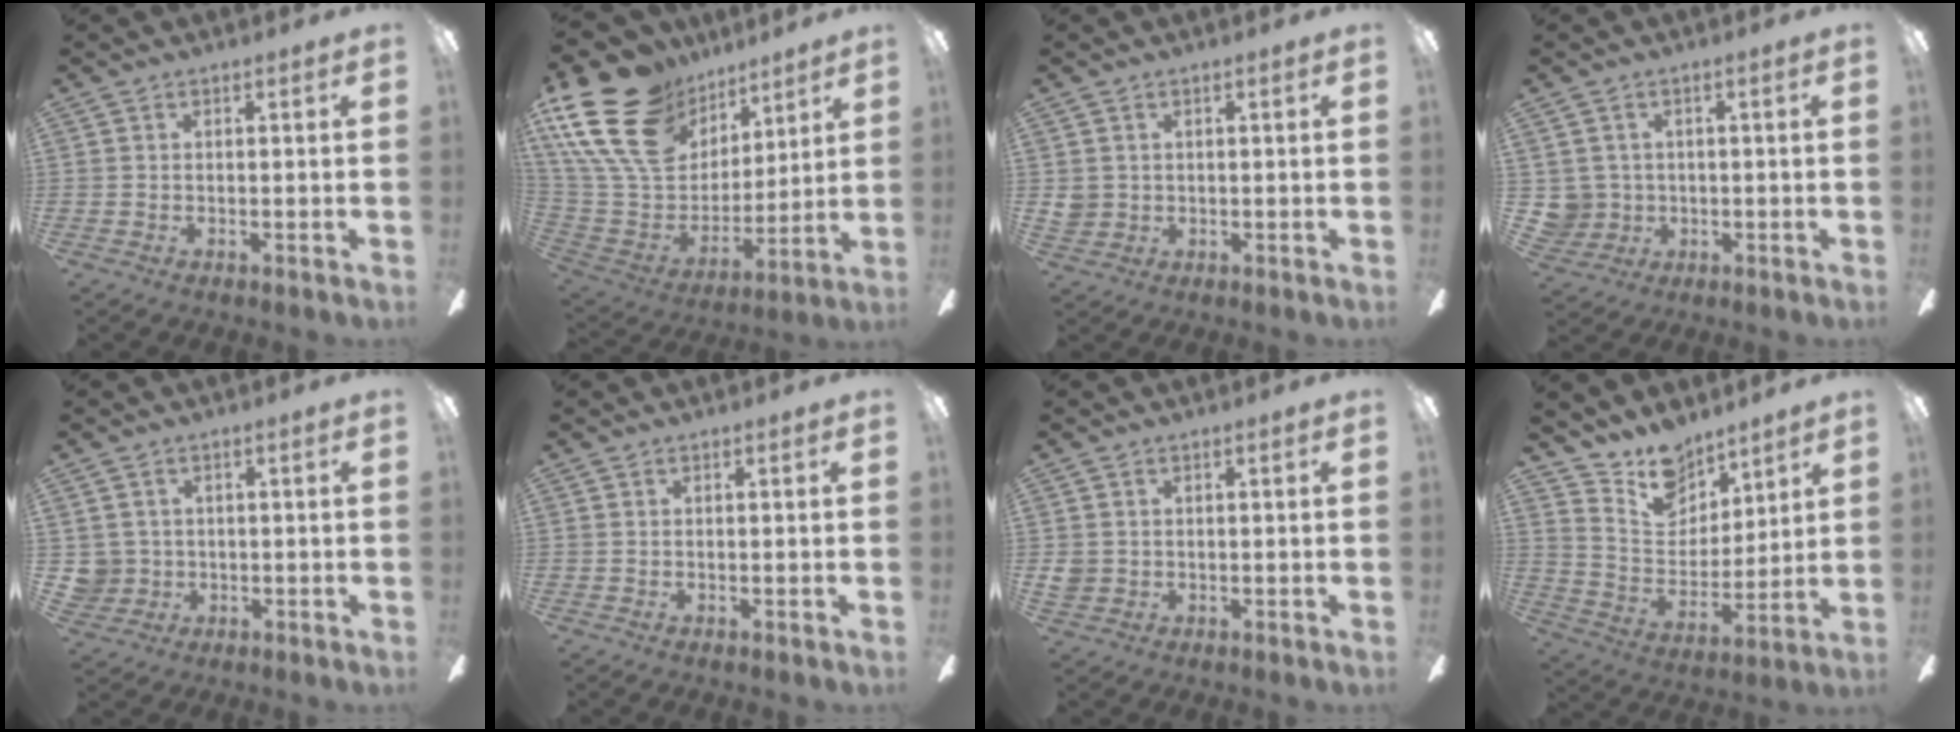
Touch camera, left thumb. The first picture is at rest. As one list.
[{"total": 24.8, "force": [13.3, 16.3, 13.1], "torque": [-0.276, -0.067, 0.262]}, {"total": 3.0, "force": [1.1, 2.8, 0.3], "torque": [-0.013, 0.007, 0.023]}, {"total": 4.6, "force": [0.9, 4.5, 0.4], "torque": [-0.023, 0.003, 0.019]}, {"total": 4.2, "force": [0.6, 4.1, 0.2], "torque": [-0.026, 0.010, 0.014]}, {"total": 0.0}, {"total": 2.6, "force": [0.5, 2.5, 0.6], "torque": [-0.013, 0.005, 0.011]}, {"total": 13.2, "force": [10.9, 6.9, 3.1], "torque": [-0.070, -0.075, 0.212]}]